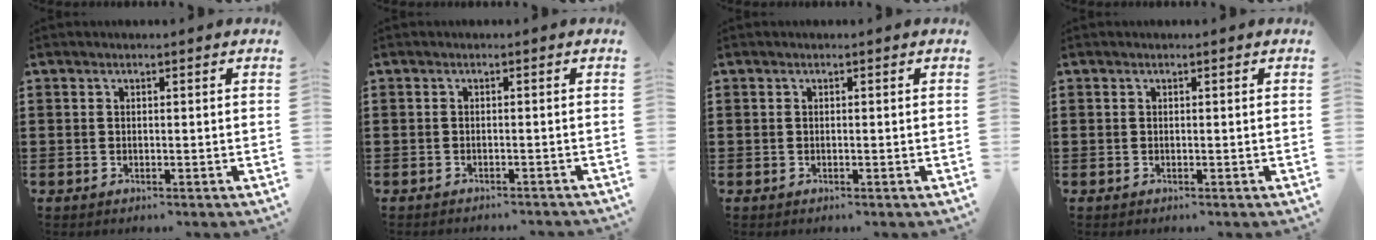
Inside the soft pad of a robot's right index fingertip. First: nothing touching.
{"total": 0.9, "force": [-0.8, -0.1, 0.1], "torque": [-0.005, 0.000, -0.017]}
{"total": 0.0}
{"total": 0.0}